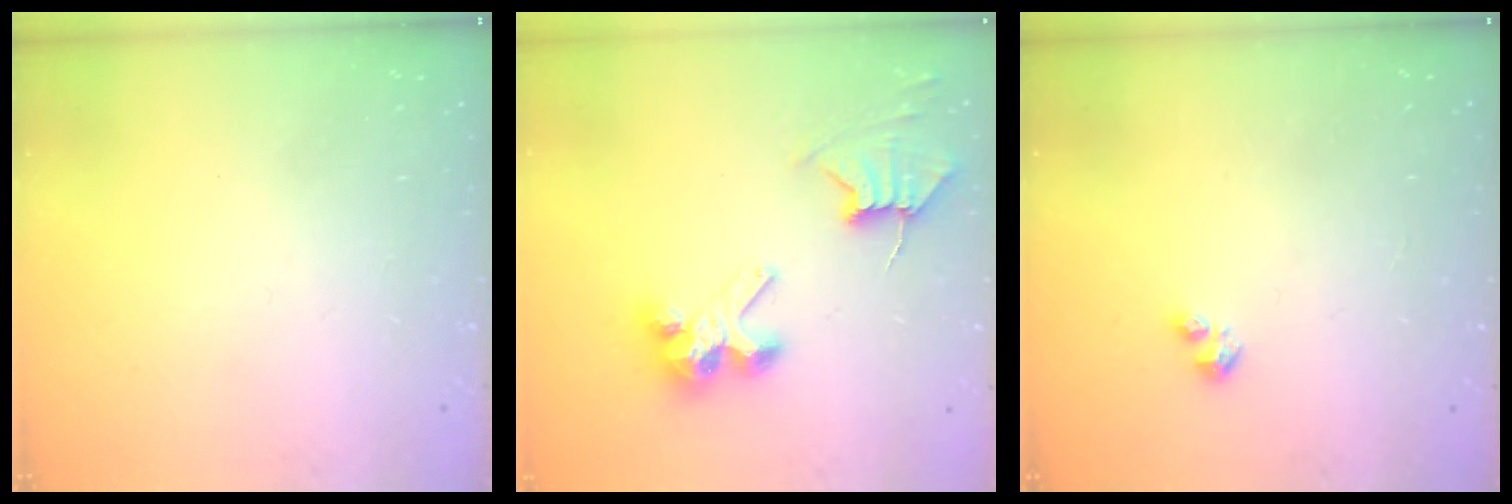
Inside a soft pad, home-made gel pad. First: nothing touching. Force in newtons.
{"total": 11.9, "press": 11.9, "slide": 0.9}
{"total": 2.1, "press": 2.1, "slide": 0.3}